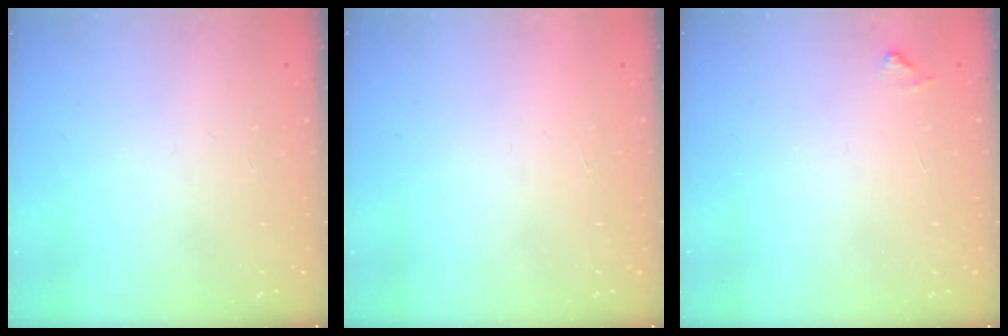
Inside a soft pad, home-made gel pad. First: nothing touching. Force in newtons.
{"total": 1.7, "press": 1.7, "slide": 0.1}
{"total": 6.5, "press": 6.4, "slide": 0.4}